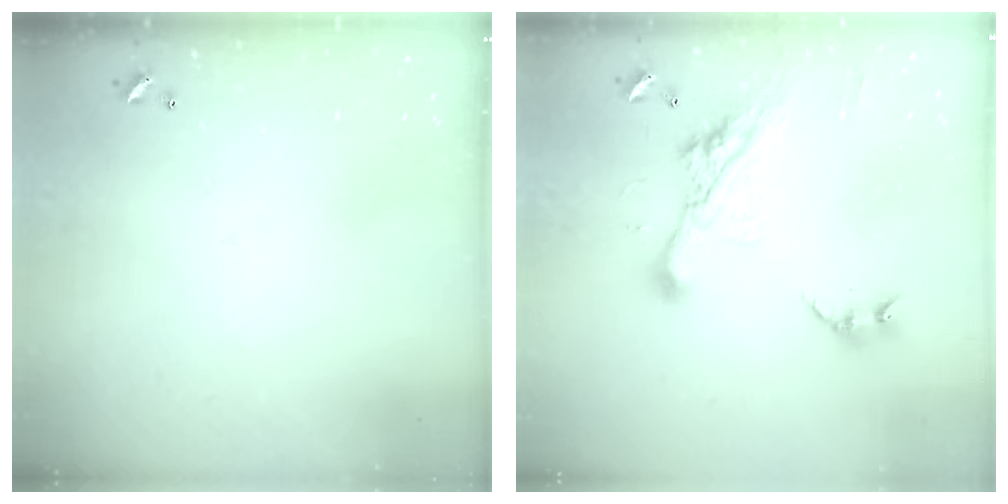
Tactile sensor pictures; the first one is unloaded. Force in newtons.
{"total": 14.0, "press": 13.9, "slide": 1.7}